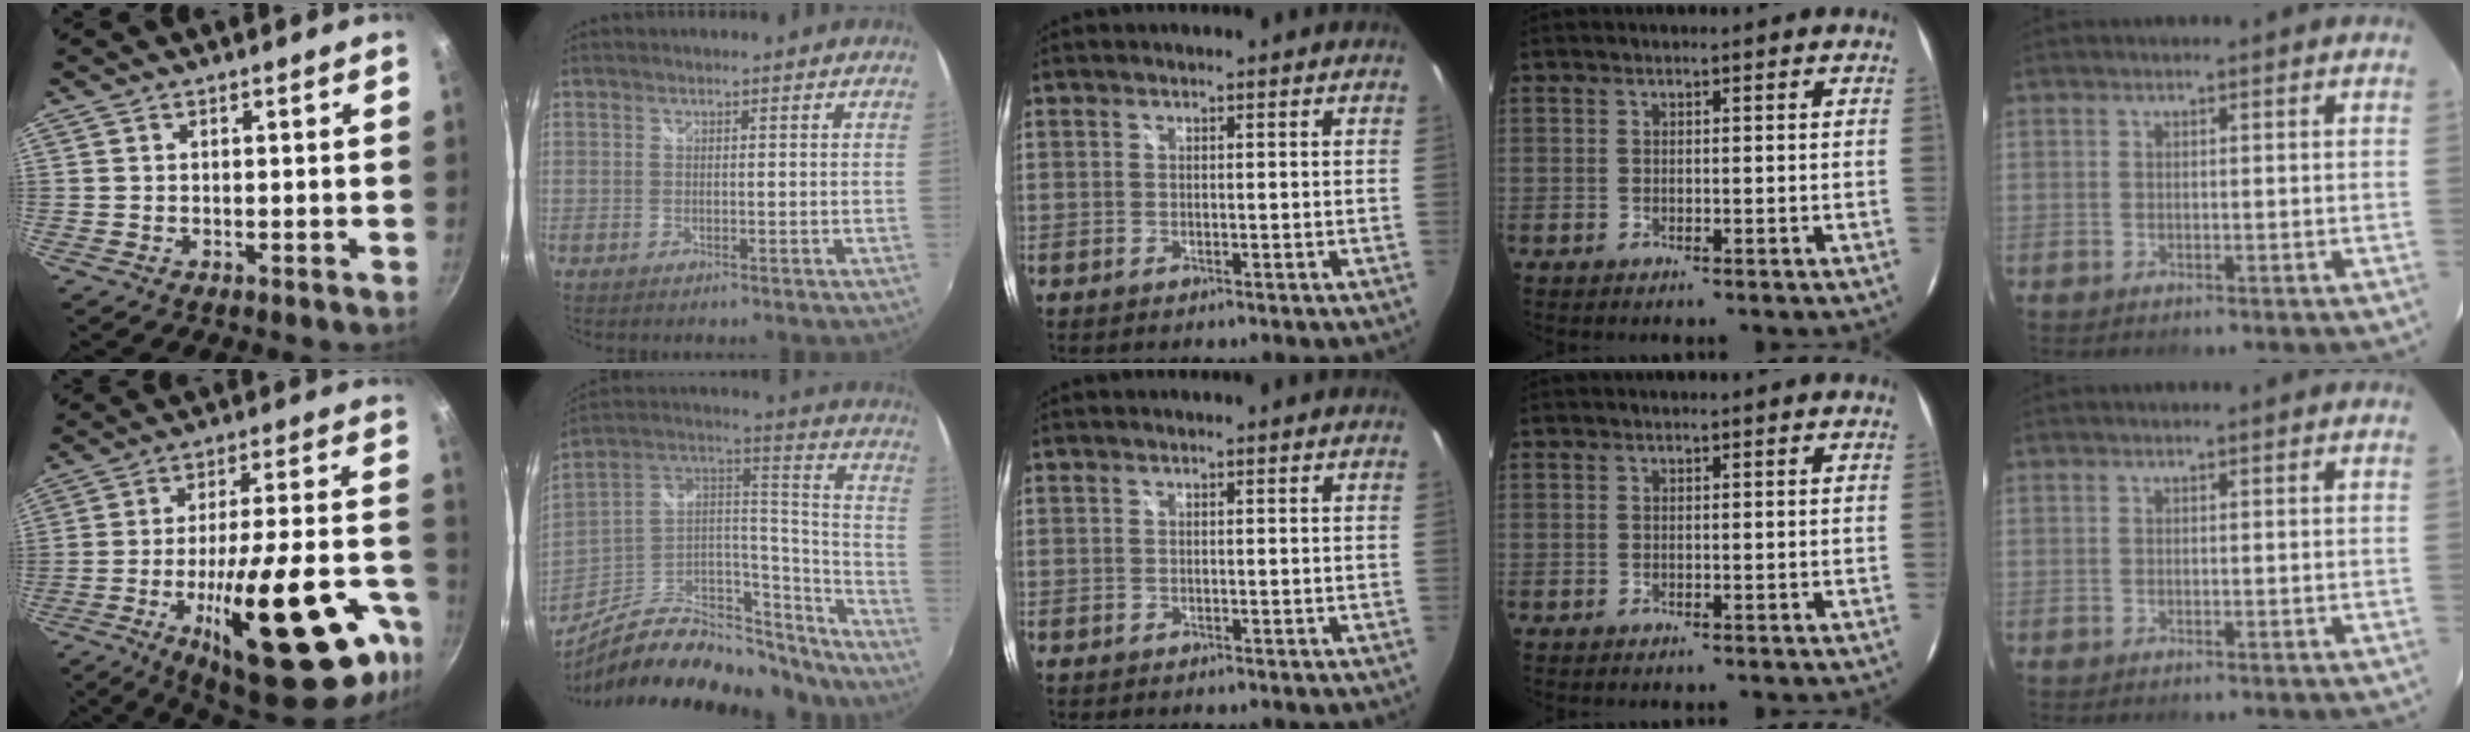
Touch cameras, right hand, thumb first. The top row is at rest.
{"thumb": {"total": 31.9, "force": [-13.8, 10.6, 26.7], "torque": [-0.334, 0.048, -0.199]}, "index": {"total": 30.0, "force": [-24.3, 11.5, 13.4], "torque": [-0.213, 0.043, -0.360]}}